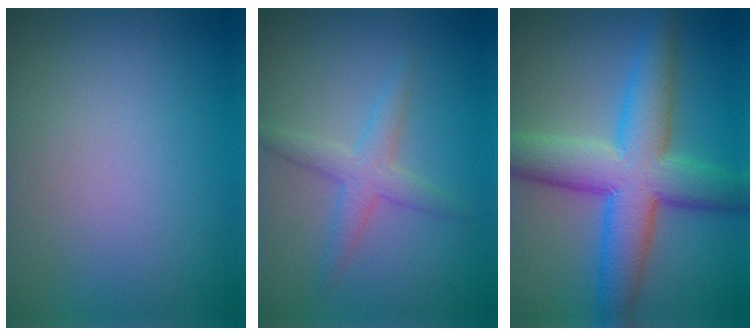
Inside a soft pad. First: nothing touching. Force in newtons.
{"total": 2.7, "press": 2.7, "slide": 0.0}
{"total": 9.3, "press": 9.3, "slide": 0.1}